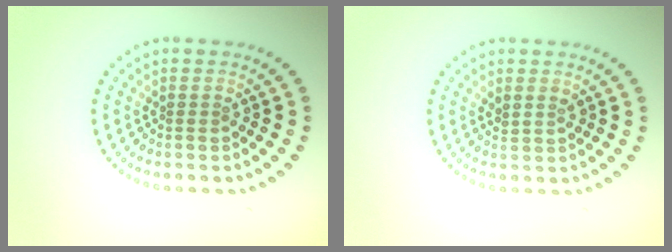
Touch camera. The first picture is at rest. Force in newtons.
{"total": 1.1, "press": 0.9, "slide": 0.5}